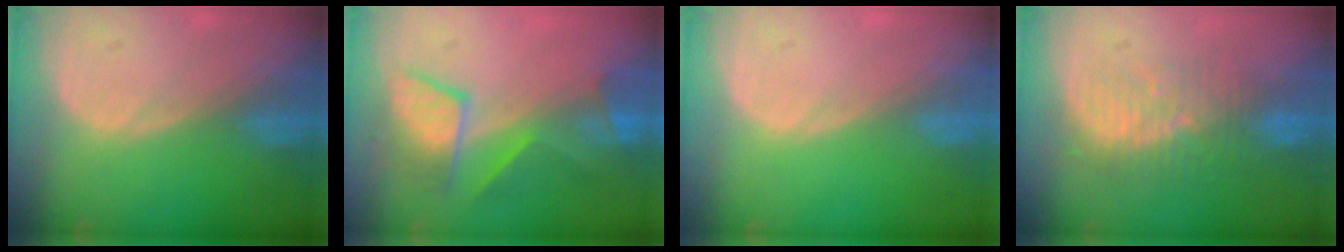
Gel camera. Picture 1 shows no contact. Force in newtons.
{"total": 7.7, "press": 7.6, "slide": 1.2}
{"total": 0.0}
{"total": 8.3, "press": 7.7, "slide": 3.1}